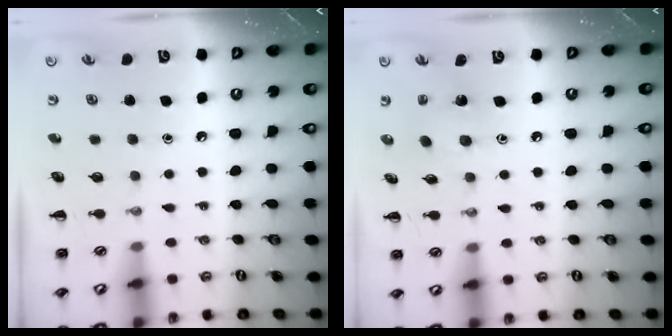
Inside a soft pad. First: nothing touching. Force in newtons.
{"total": 3.6, "press": 3.4, "slide": 1.2}